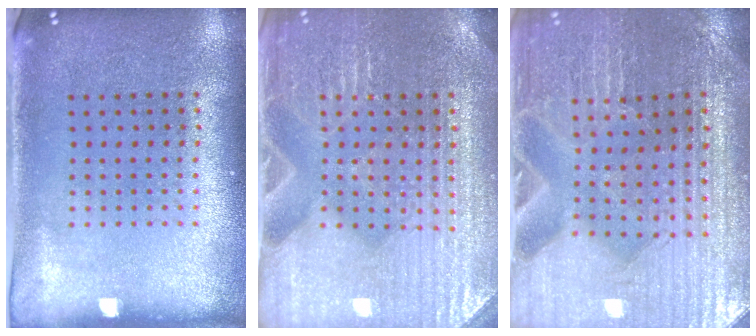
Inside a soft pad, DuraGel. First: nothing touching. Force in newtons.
{"total": 4.2, "press": 4.0, "slide": 1.3}
{"total": 3.4, "press": 3.3, "slide": 0.4}